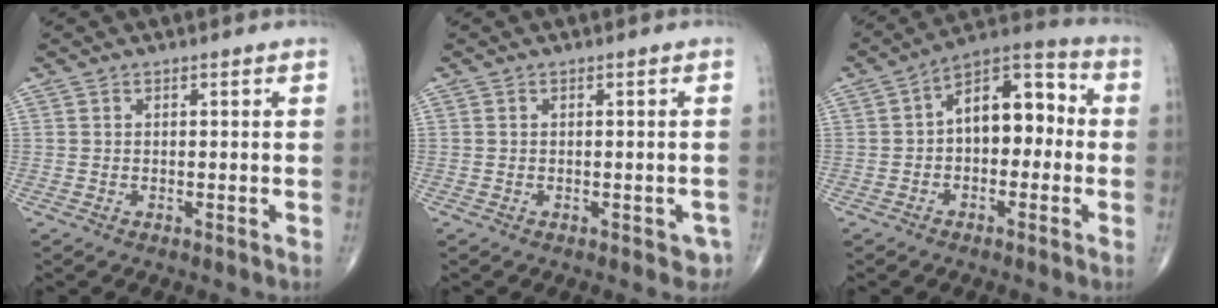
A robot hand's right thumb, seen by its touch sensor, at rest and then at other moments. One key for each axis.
{"total": 2.1, "fx": -1.0, "fy": 1.3, "fz": 1.3, "tx": 0.003, "ty": 0.007, "tz": -0.011}
{"total": 12.0, "fx": -0.1, "fy": 7.2, "fz": 9.6, "tx": -0.108, "ty": 0.043, "tz": -0.020}